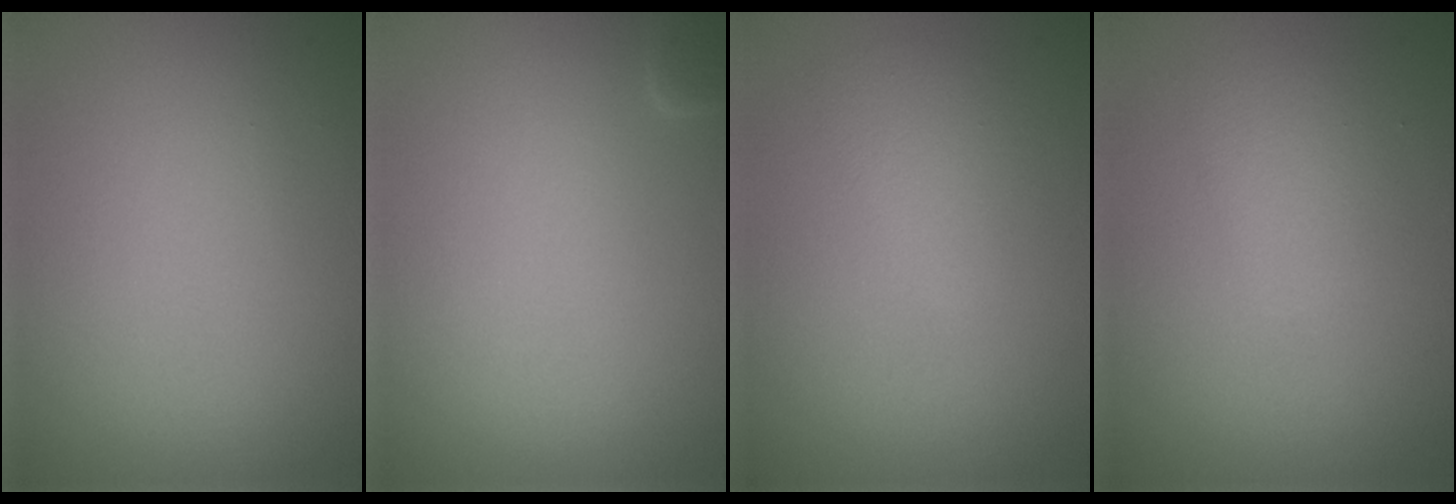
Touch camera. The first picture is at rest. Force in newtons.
{"total": 0.8, "press": 0.8, "slide": 0.1}
{"total": 2.1, "press": 2.1, "slide": 0.1}
{"total": 2.1, "press": 2.1, "slide": 0.1}